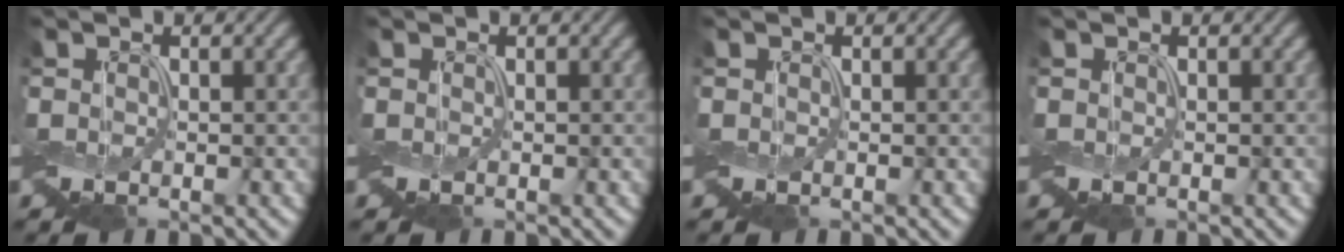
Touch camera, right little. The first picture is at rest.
{"total": 0.0}
{"total": 0.0}
{"total": 0.0}